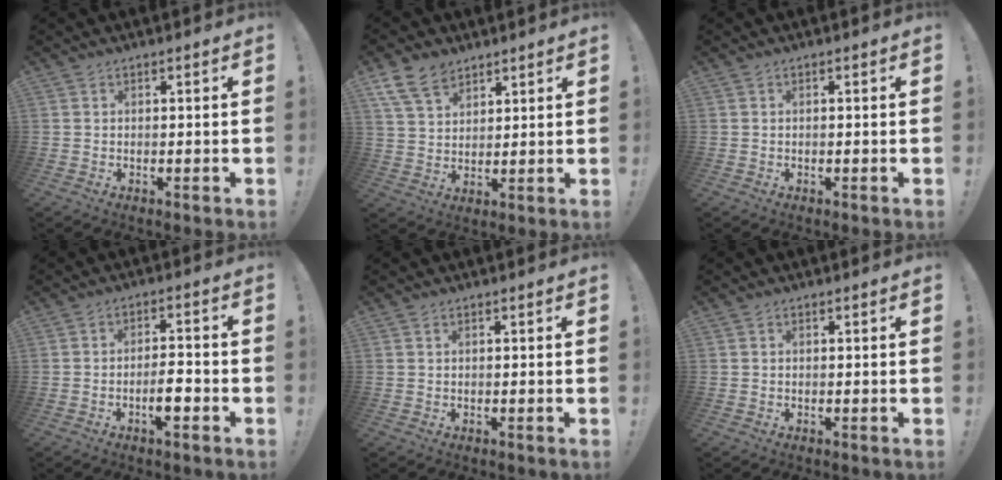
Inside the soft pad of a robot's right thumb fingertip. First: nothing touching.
{"total": 10.0, "force": [6.9, 5.9, 4.2], "torque": [-0.087, -0.026, 0.138]}
{"total": 0.0}
{"total": 6.0, "force": [-2.4, 1.8, 5.2], "torque": [-0.081, 0.009, -0.042]}
{"total": 0.0}
{"total": 0.0}